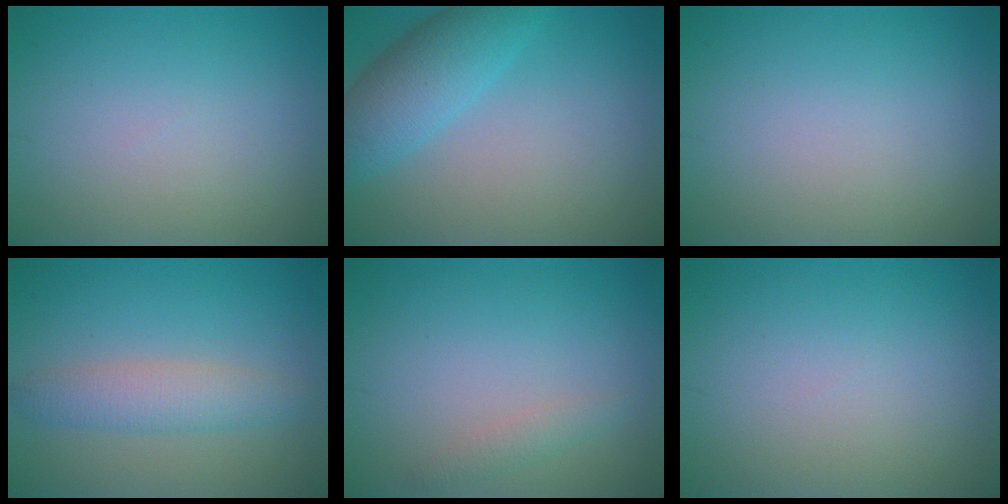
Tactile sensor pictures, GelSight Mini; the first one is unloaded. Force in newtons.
{"total": 5.1, "press": 5.1, "slide": 0.3}
{"total": 0.0}
{"total": 3.2, "press": 3.2, "slide": 0.2}
{"total": 1.1, "press": 1.1, "slide": 0.1}
{"total": 0.0}